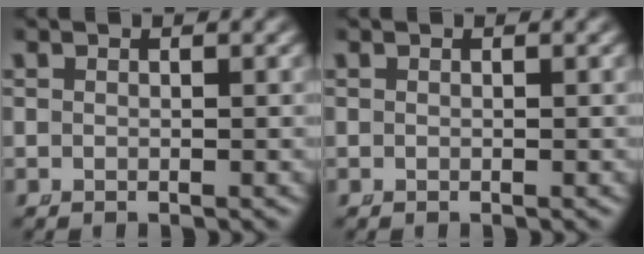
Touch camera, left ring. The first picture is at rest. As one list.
[{"total": 0.0}]